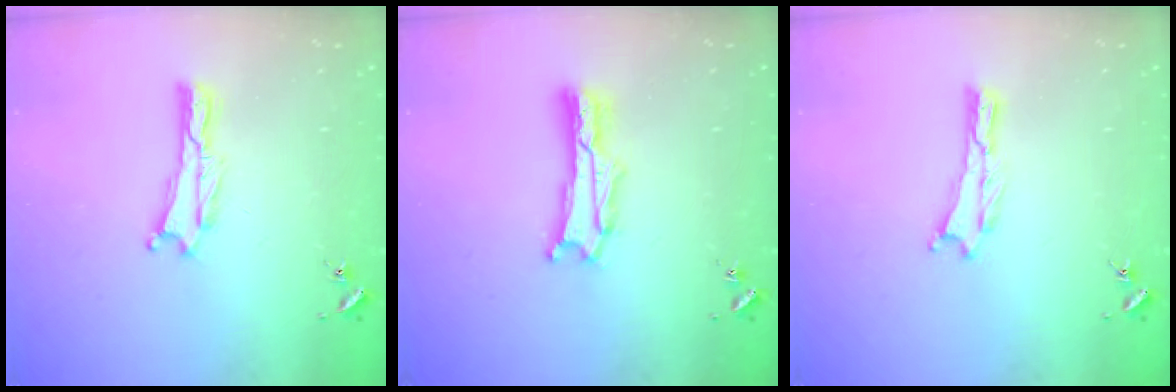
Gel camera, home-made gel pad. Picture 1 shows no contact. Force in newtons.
{"total": 1.4, "press": 1.3, "slide": 0.2}
{"total": 0.0}